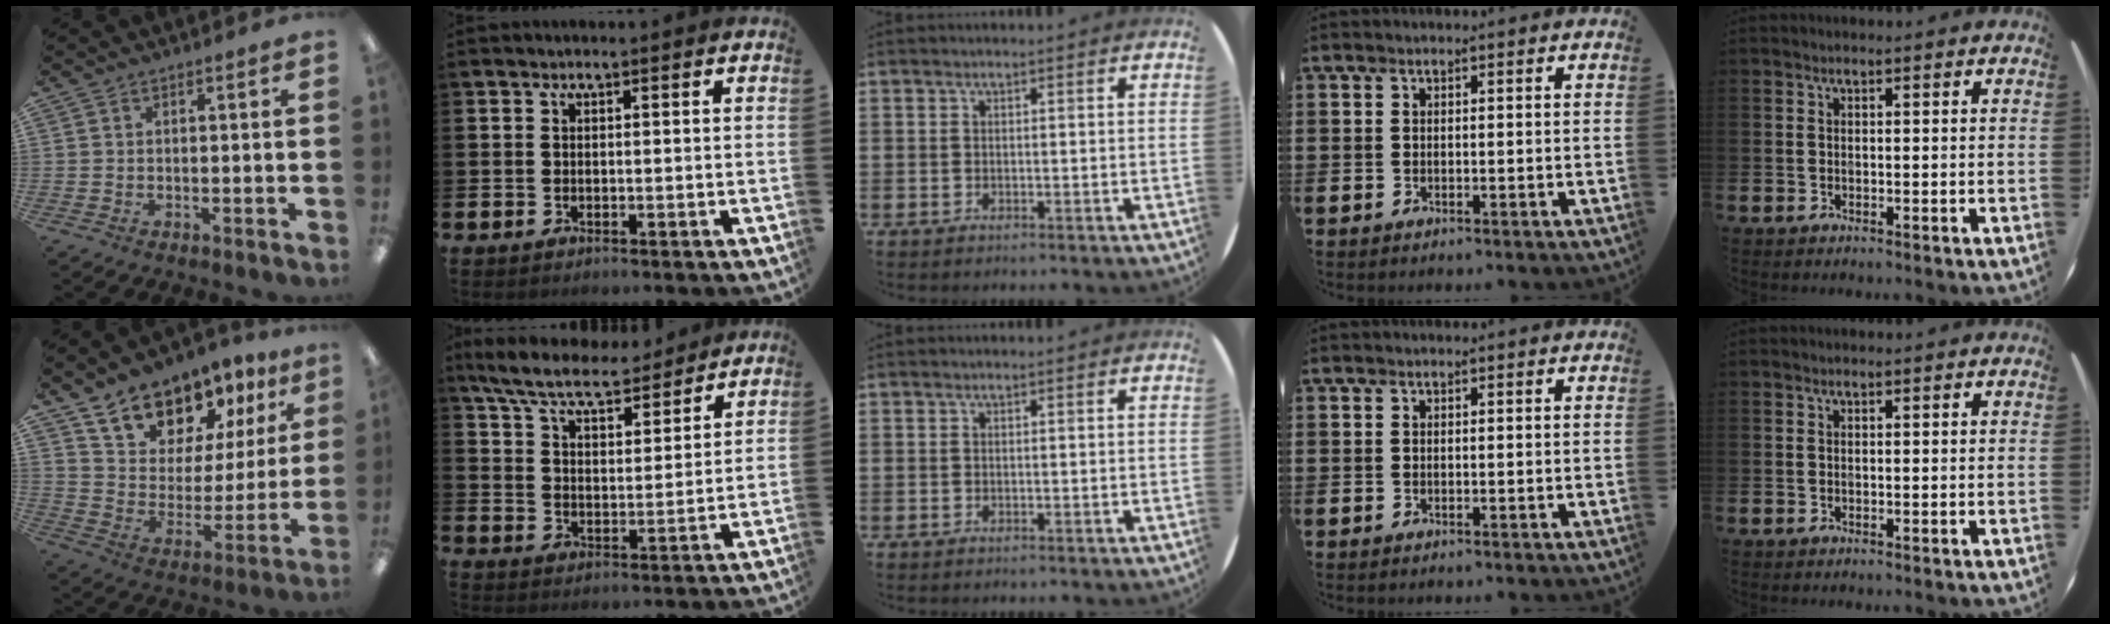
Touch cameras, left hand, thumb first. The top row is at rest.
{"thumb": {"total": 14.3, "force": [12.0, 7.1, 3.2], "torque": [-0.082, -0.091, 0.224]}, "index": {"total": 8.0, "force": [7.3, 1.5, 2.7], "torque": [-0.081, -0.039, 0.130]}}